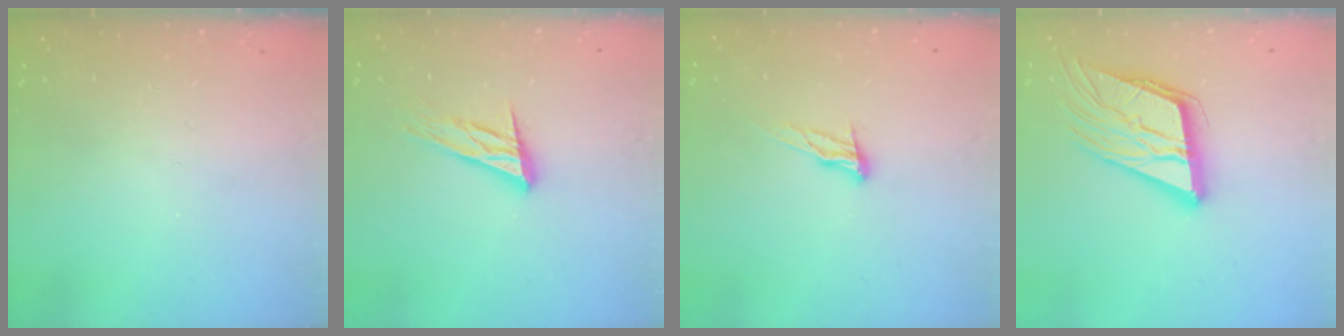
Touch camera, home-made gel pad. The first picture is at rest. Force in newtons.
{"total": 15.2, "press": 15.0, "slide": 2.7}
{"total": 9.2, "press": 8.9, "slide": 2.5}
{"total": 16.2, "press": 15.9, "slide": 2.9}